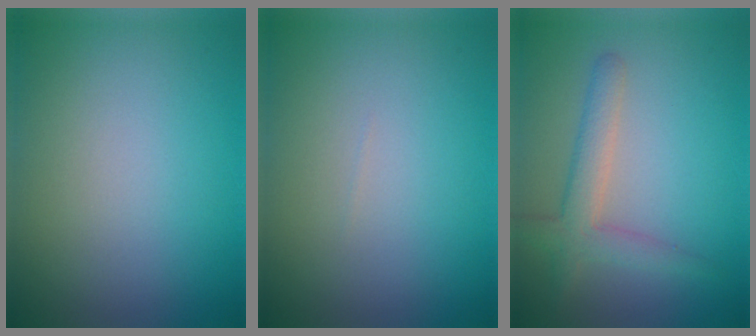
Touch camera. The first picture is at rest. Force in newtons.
{"total": 0.0}
{"total": 3.3, "press": 3.3, "slide": 0.1}